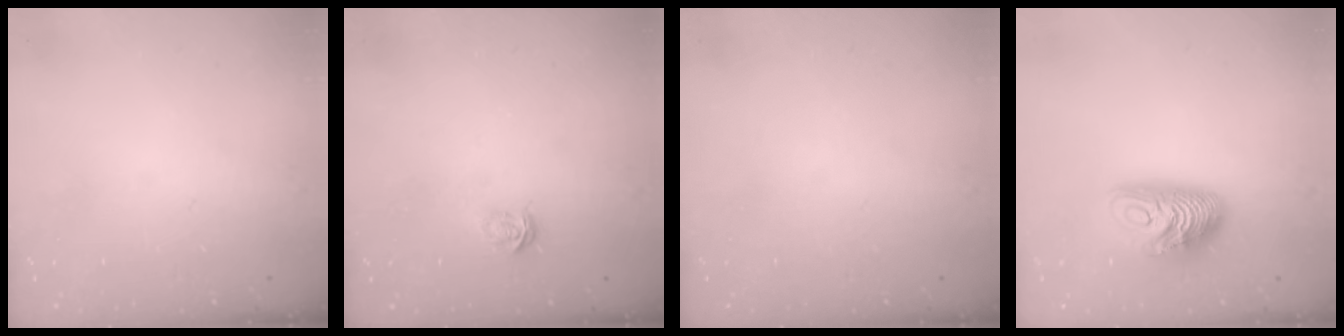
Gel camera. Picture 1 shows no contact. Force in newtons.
{"total": 2.1, "press": 2.1, "slide": 0.2}
{"total": 0.0}
{"total": 11.0, "press": 11.0, "slide": 0.4}